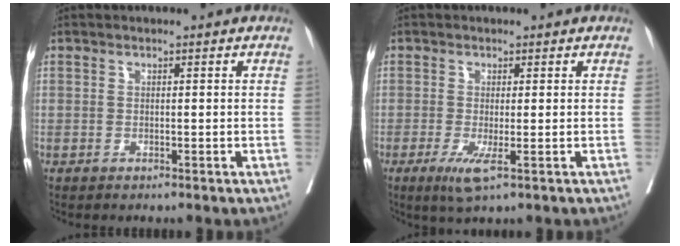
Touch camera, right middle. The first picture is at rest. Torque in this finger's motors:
{"motor_torque": [0.52, -0.62, 0.23, 0.05]}